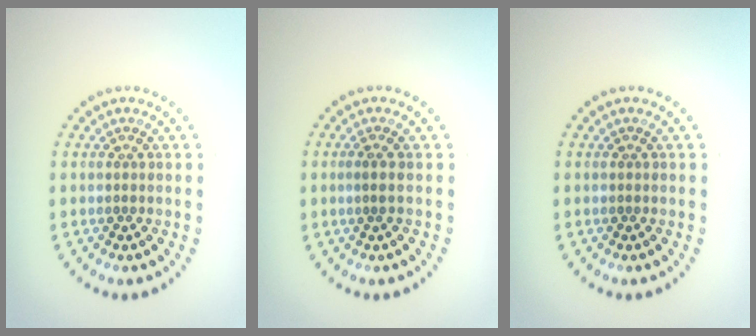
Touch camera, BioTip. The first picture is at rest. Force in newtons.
{"total": 0.6, "press": 0.4, "slide": 0.4}
{"total": 0.0}